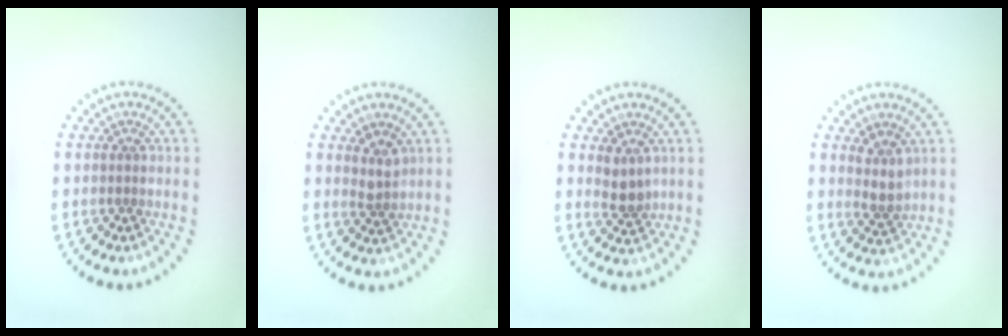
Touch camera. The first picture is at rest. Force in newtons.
{"total": 1.6, "press": 1.3, "slide": 1.0}
{"total": 1.8, "press": 1.5, "slide": 1.0}
{"total": 2.2, "press": 1.8, "slide": 1.3}